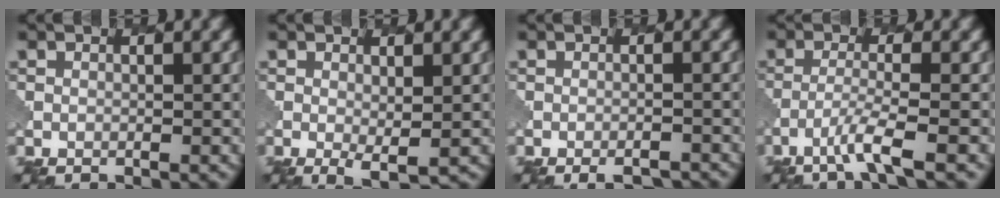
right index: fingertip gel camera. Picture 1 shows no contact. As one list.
[{"total": 1.6, "force": [0.3, 0.5, 1.5], "torque": [-0.029, -0.014, 0.010]}, {"total": 2.6, "force": [-2.3, 0.6, 1.2], "torque": [-0.011, 0.003, -0.030]}, {"total": 3.1, "force": [-1.9, 0.1, 2.4], "torque": [-0.044, 0.000, -0.053]}]